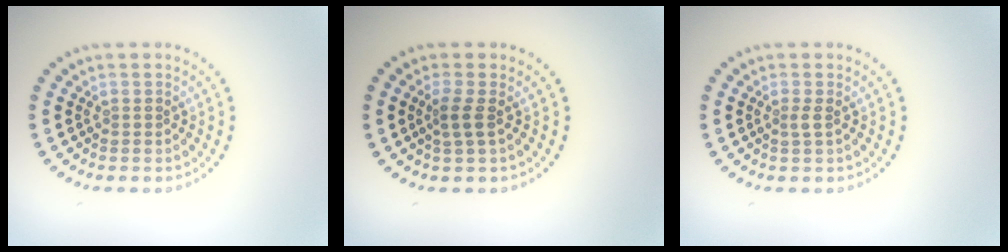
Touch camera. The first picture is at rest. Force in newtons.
{"total": 1.6, "press": 1.2, "slide": 1.0}
{"total": 0.9, "press": 0.6, "slide": 0.6}